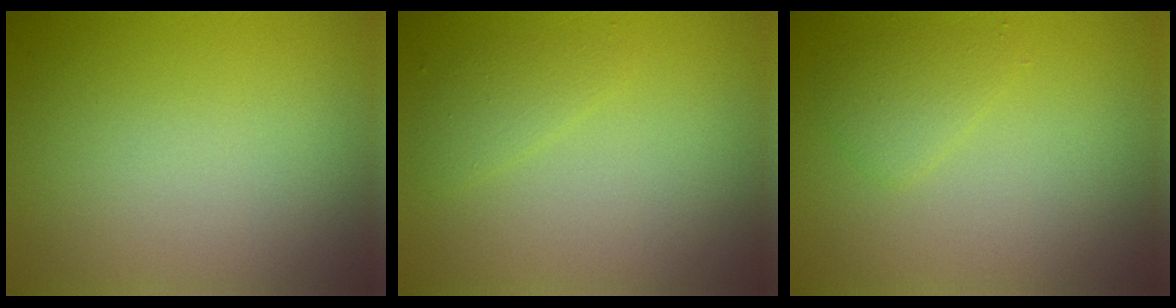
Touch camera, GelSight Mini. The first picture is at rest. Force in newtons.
{"total": 1.3, "press": 1.3, "slide": 0.0}
{"total": 1.6, "press": 1.6, "slide": 0.0}